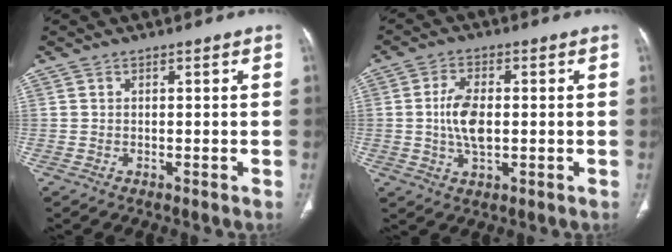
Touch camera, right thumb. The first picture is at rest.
{"total": 7.2, "force": [-0.1, 3.7, 6.2], "torque": [-0.121, 0.002, -0.002]}